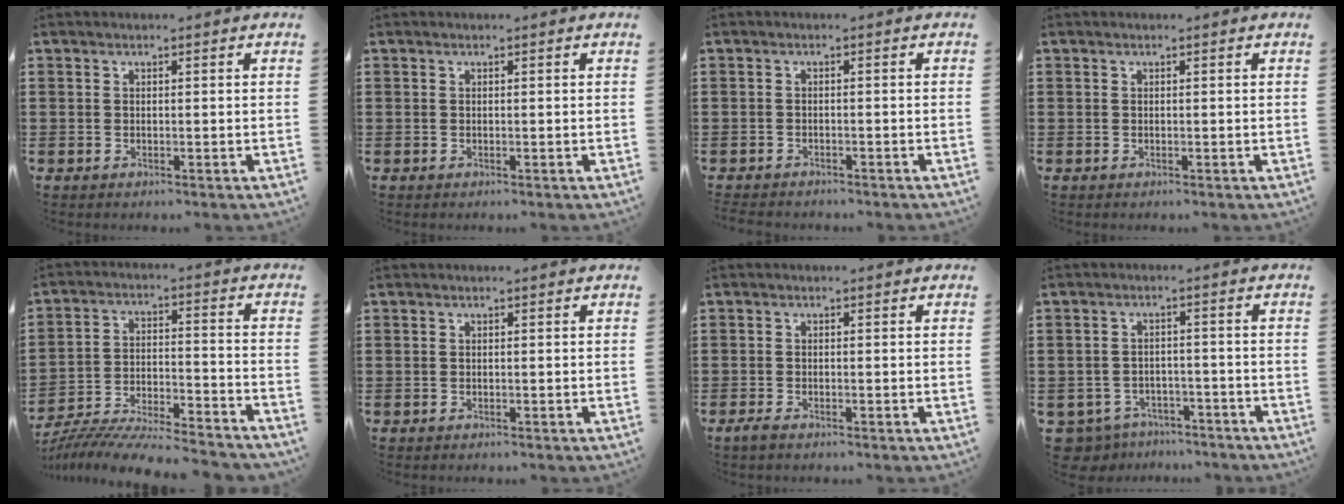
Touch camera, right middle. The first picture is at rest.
{"total": 0.0}
{"total": 1.1, "force": [-1.0, 0.2, 0.1], "torque": [-0.005, 0.001, -0.023]}
{"total": 0.0}
{"total": 7.9, "force": [-7.7, 0.2, 1.8], "torque": [-0.028, 0.007, -0.152]}
{"total": 0.0}
{"total": 1.1, "force": [-0.8, 0.3, 0.7], "torque": [-0.023, -0.004, -0.019]}
{"total": 3.8, "force": [-3.7, 1.0, 0.1], "torque": [-0.025, 0.000, -0.083]}